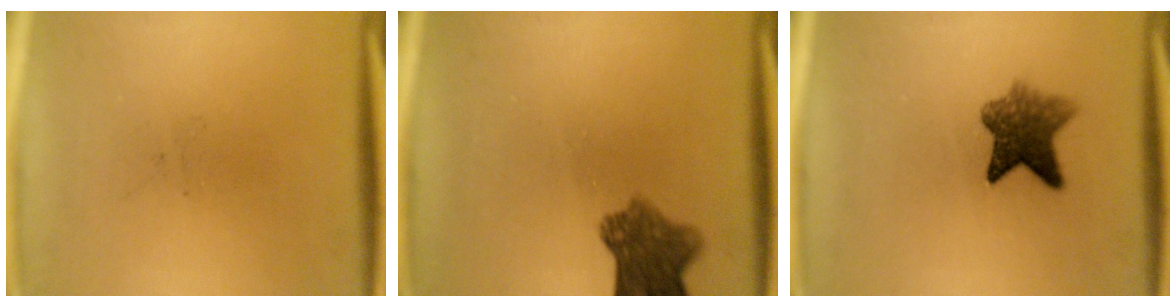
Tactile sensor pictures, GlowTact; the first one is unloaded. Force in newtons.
{"total": 7.3}
{"total": 6.5}